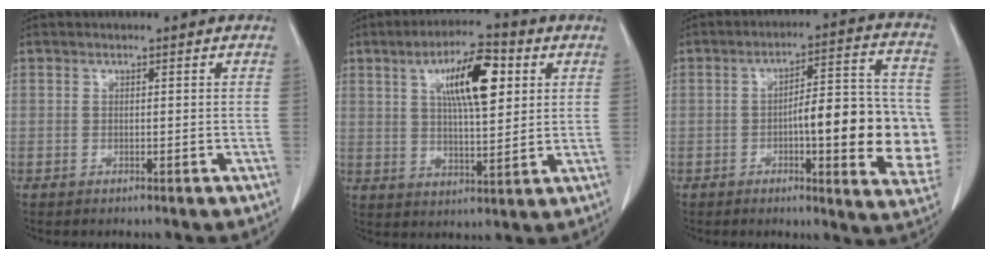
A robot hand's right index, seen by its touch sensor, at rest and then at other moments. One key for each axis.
{"total": 11.2, "fx": 3.9, "fy": 2.9, "fz": 10.1, "tx": -0.174, "ty": 0.013, "tz": 0.066}
{"total": 16.9, "fx": -2.4, "fy": 3.8, "fz": 16.3, "tx": -0.187, "ty": 0.022, "tz": -0.025}